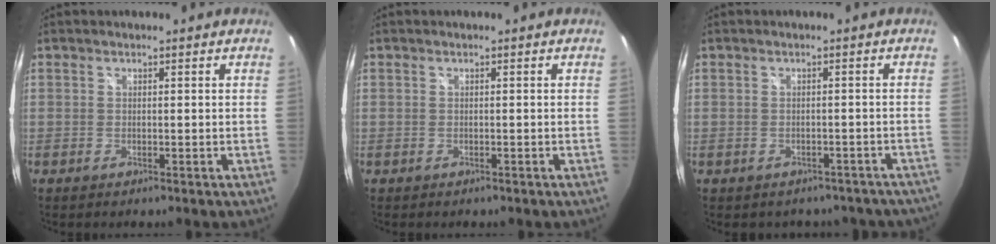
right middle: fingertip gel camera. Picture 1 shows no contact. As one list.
[{"total": 0.5, "force": [-0.4, 0.3, 0.1], "torque": [-0.004, -0.001, -0.006]}, {"total": 8.6, "force": [-7.0, 4.4, 2.3], "torque": [-0.040, 0.000, -0.066]}]